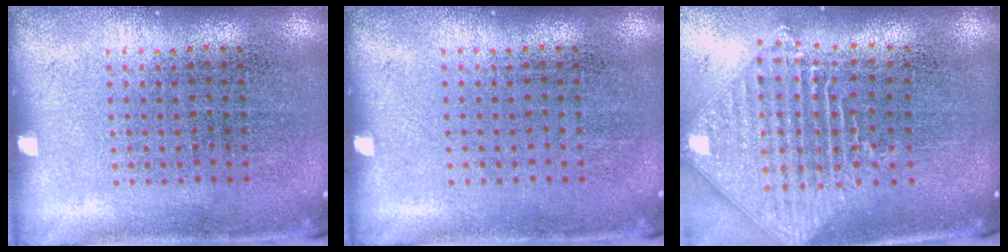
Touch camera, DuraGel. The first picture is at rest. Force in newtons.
{"total": 0.0}
{"total": 2.3, "press": 1.8, "slide": 1.5}